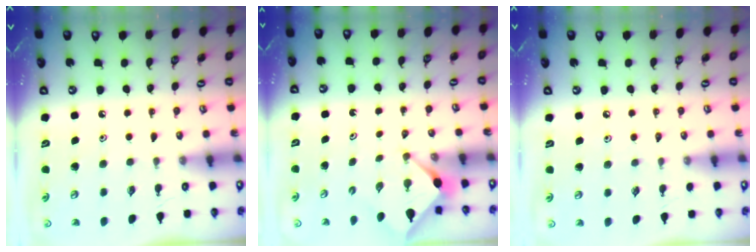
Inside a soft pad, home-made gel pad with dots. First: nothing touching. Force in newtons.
{"total": 3.0, "press": 3.0, "slide": 0.2}
{"total": 2.1, "press": 2.1, "slide": 0.4}